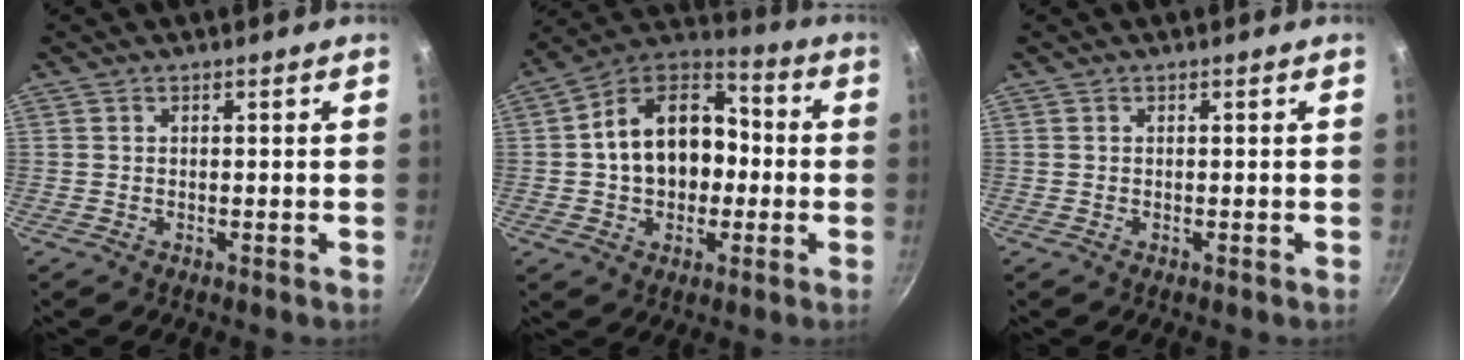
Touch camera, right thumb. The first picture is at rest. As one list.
[{"total": 17.8, "force": [-0.1, 12.9, 12.2], "torque": [-0.168, 0.045, -0.015]}, {"total": 0.0}]